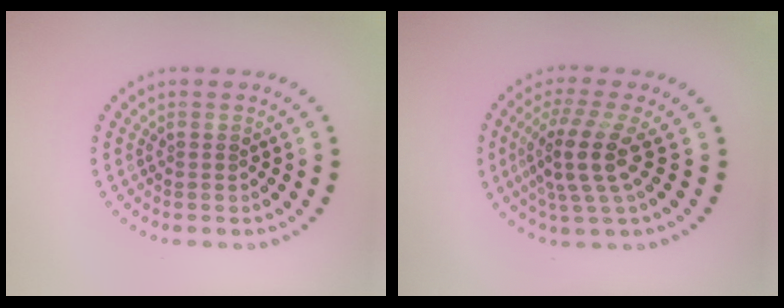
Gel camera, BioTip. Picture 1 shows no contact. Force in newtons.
{"total": 4.4, "press": 3.3, "slide": 2.9}